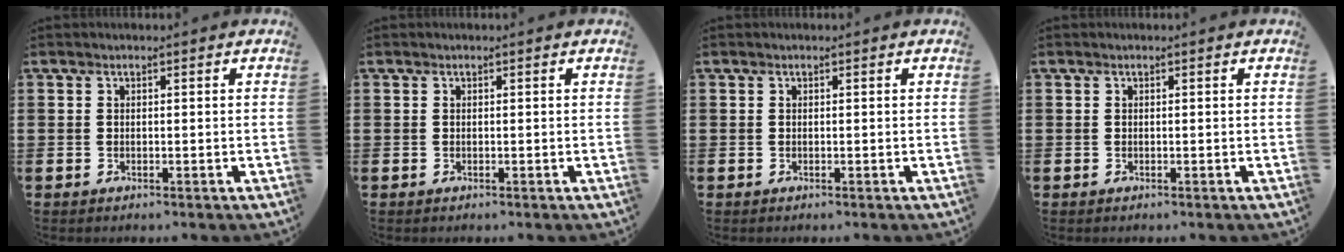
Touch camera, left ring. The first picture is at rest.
{"total": 0.0}
{"total": 0.0}
{"total": 0.0}